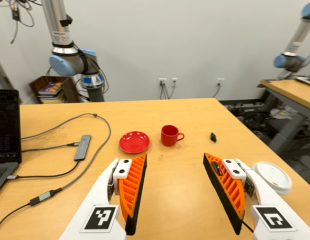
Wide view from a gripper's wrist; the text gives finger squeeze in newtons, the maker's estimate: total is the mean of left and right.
{"total": 0.0}